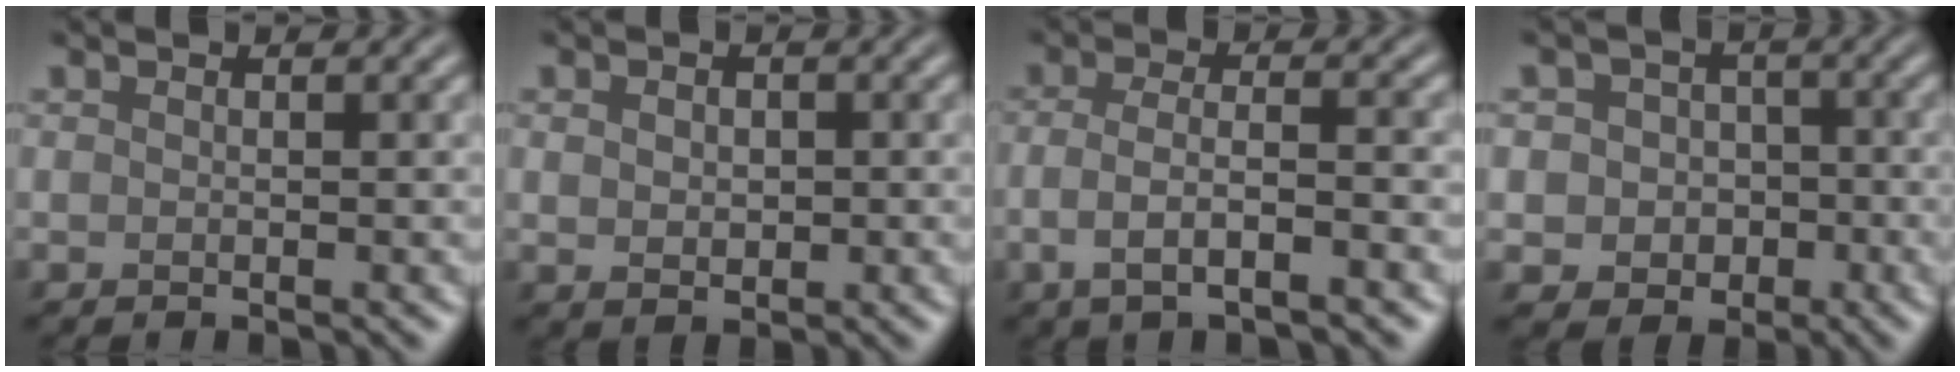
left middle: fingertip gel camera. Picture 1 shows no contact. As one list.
[{"total": 1.7, "force": [0.2, 1.3, 1.1], "torque": [-0.019, -0.001, 0.005]}, {"total": 3.9, "force": [-1.3, 1.2, 3.4], "torque": [-0.063, 0.000, -0.030]}, {"total": 4.7, "force": [-0.3, 4.4, 1.6], "torque": [-0.010, 0.020, -0.027]}]